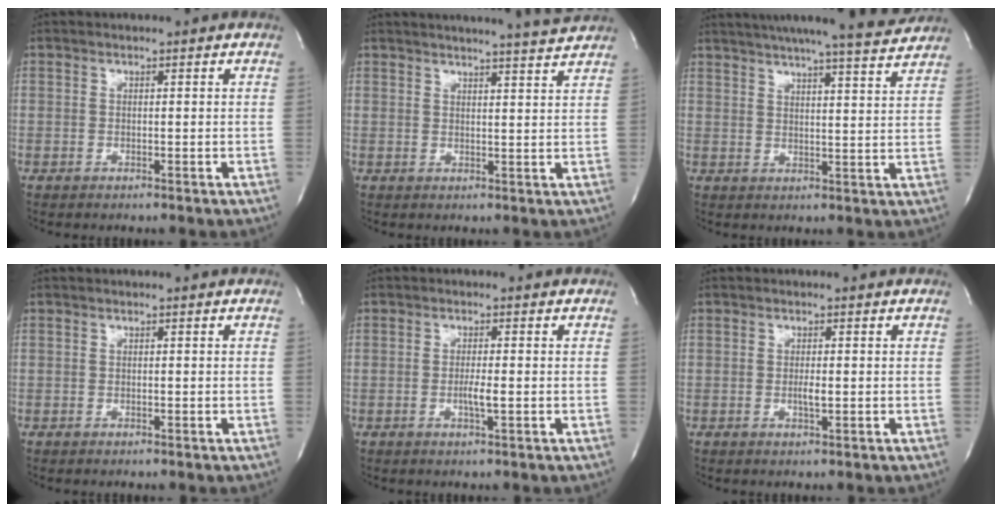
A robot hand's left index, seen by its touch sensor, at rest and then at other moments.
{"total": 7.4, "force": [7.0, -1.3, 2.0], "torque": [-0.034, -0.014, 0.079]}
{"total": 16.8, "force": [15.4, -0.1, 6.8], "torque": [-0.109, -0.017, 0.199]}
{"total": 0.0}
{"total": 2.1, "force": [-0.6, -0.1, 2.0], "torque": [-0.041, -0.007, -0.011]}
{"total": 1.4, "force": [-0.3, 0.2, 1.3], "torque": [-0.028, -0.005, -0.005]}